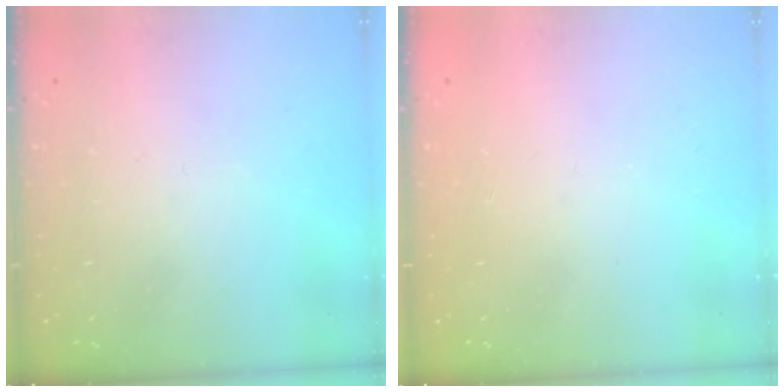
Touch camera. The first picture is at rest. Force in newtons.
{"total": 1.0, "press": 0.9, "slide": 0.1}